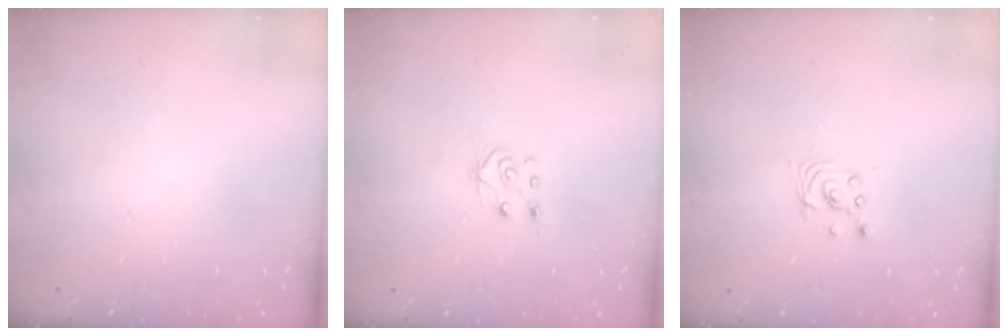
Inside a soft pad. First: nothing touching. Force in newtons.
{"total": 6.9, "press": 6.9, "slide": 0.6}
{"total": 2.5, "press": 2.5, "slide": 0.1}